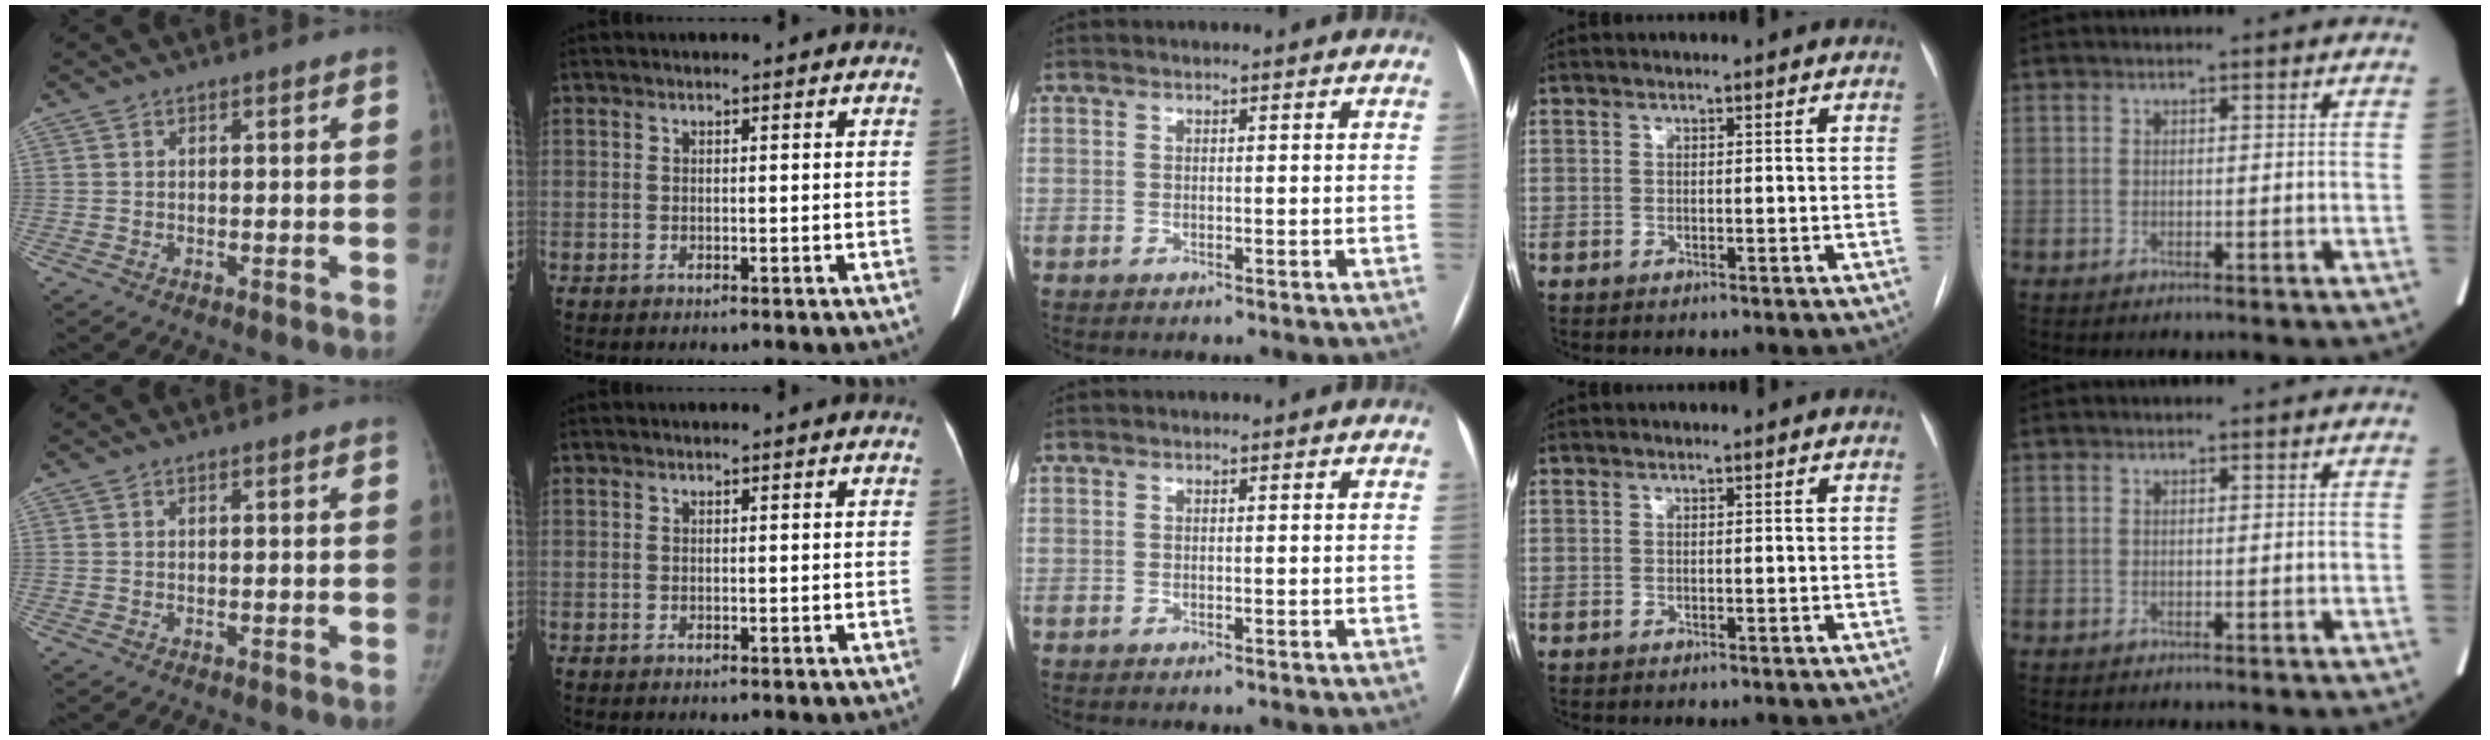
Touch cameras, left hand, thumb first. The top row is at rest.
{}